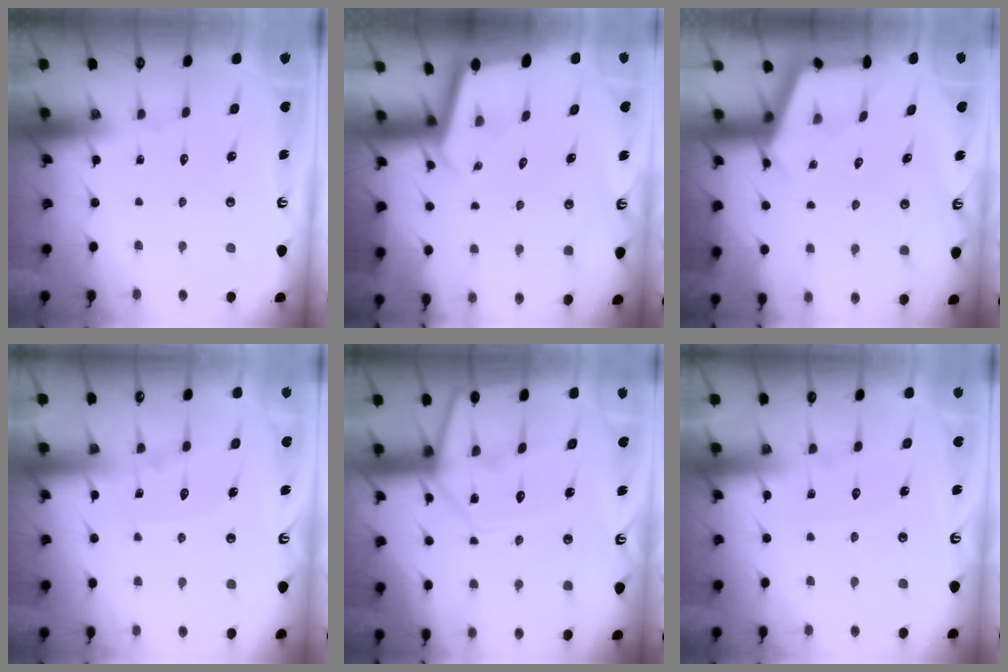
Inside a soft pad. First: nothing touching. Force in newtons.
{"total": 1.9, "press": 1.9, "slide": 0.2}
{"total": 3.0, "press": 3.0, "slide": 0.4}
{"total": 7.6, "press": 7.5, "slide": 0.8}
{"total": 10.8, "press": 10.7, "slide": 0.8}
{"total": 2.1, "press": 2.1, "slide": 0.3}